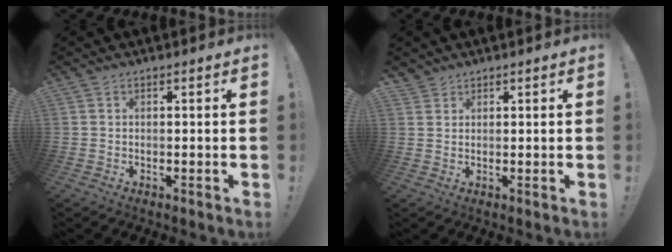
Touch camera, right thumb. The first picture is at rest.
{"total": 2.2, "force": [1.9, 1.1, 0.0], "torque": [0.001, -0.009, 0.036]}